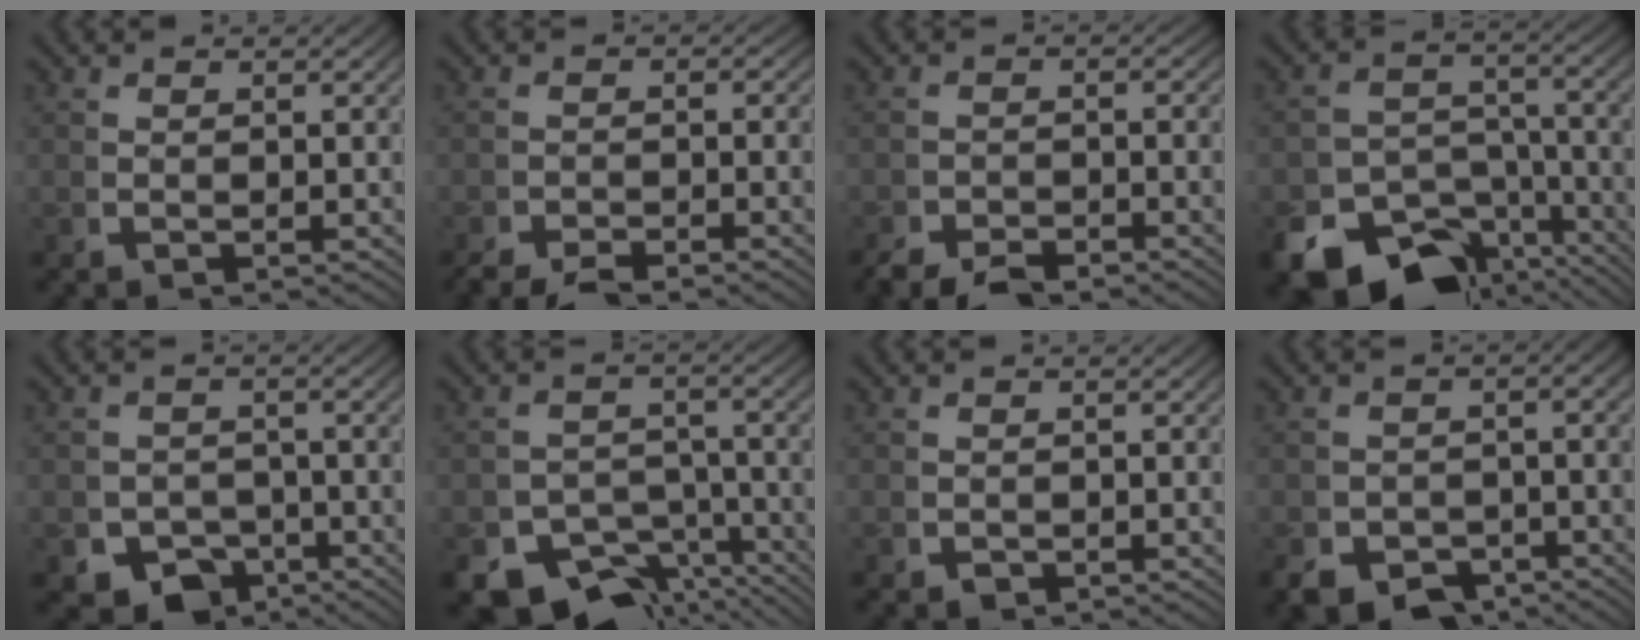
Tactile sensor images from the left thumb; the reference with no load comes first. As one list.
[{"total": 2.9, "force": [-2.6, 1.1, 0.7], "torque": [-0.004, -0.018, -0.047]}, {"total": 3.3, "force": [-2.9, 1.2, 0.8], "torque": [-0.002, -0.018, -0.052]}, {"total": 14.1, "force": [-8.7, 8.7, 6.9], "torque": [-0.115, -0.053, -0.129]}, {"total": 8.4, "force": [-5.2, 5.9, 2.9], "torque": [-0.048, -0.044, -0.075]}, {"total": 11.6, "force": [-7.9, 7.0, 4.7], "torque": [-0.078, -0.050, -0.121]}, {"total": 0.9, "force": [-0.5, 0.7, 0.2], "torque": [-0.007, -0.008, -0.007]}, {"total": 7.4, "force": [-5.2, 4.5, 2.8], "torque": [-0.037, -0.036, -0.077]}]